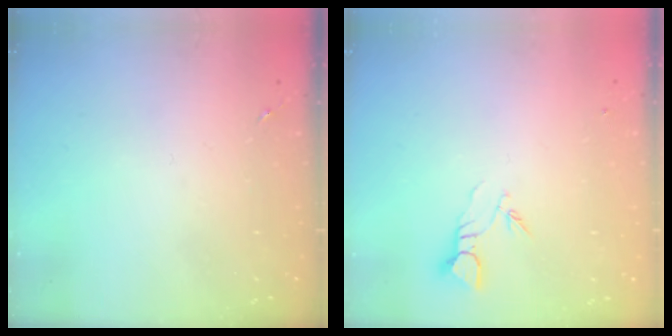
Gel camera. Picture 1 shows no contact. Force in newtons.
{"total": 3.4, "press": 3.4, "slide": 0.2}